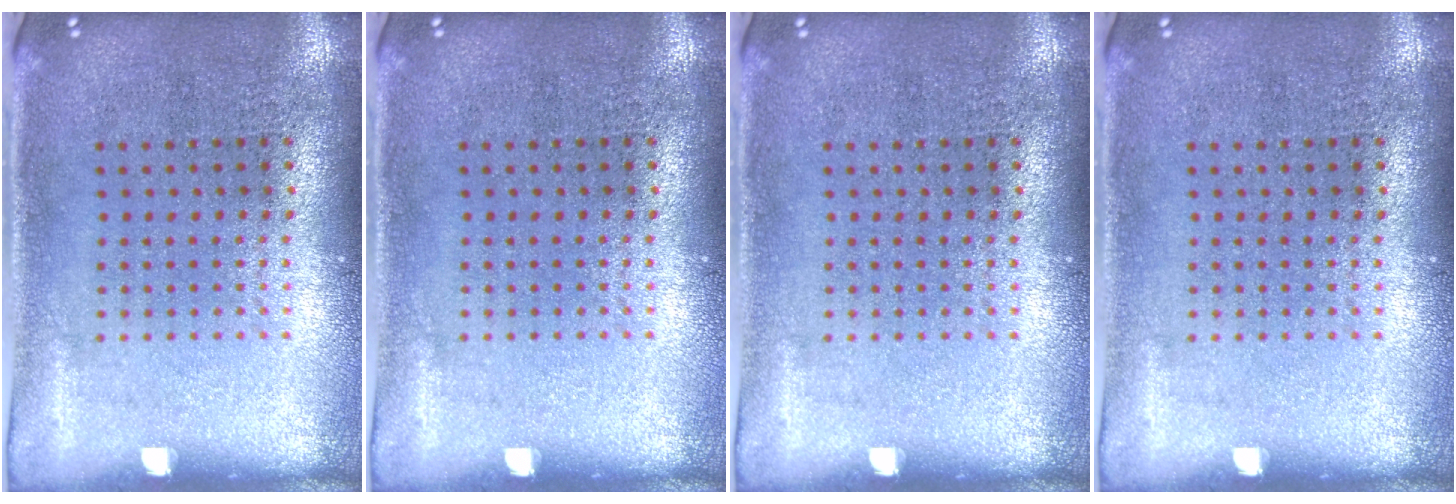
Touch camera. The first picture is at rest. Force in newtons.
{"total": 0.0}
{"total": 0.0}
{"total": 0.0}